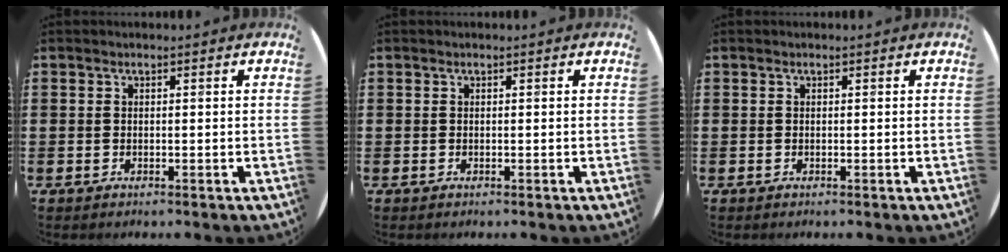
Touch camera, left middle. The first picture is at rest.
{"total": 0.0}
{"total": 0.0}